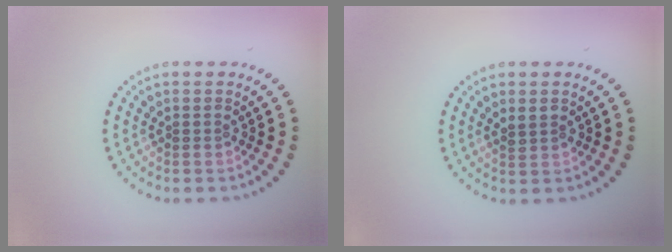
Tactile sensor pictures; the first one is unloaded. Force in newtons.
{"total": 1.4, "press": 1.3, "slide": 0.5}